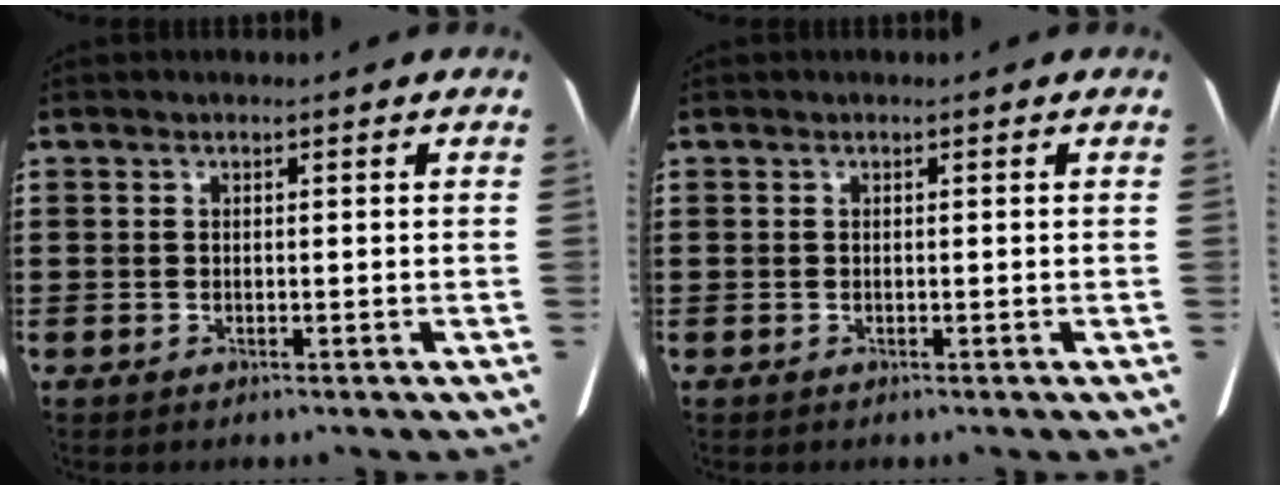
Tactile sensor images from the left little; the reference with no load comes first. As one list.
[{"total": 0.0}]